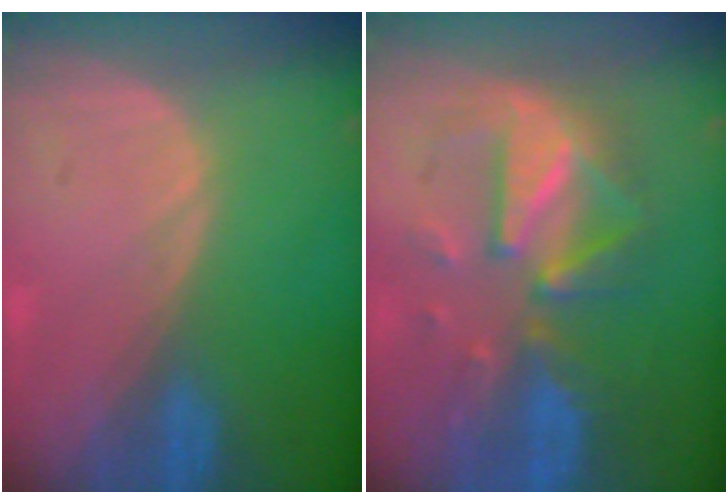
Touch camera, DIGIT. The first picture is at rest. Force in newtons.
{"total": 9.1, "press": 9.1, "slide": 0.5}